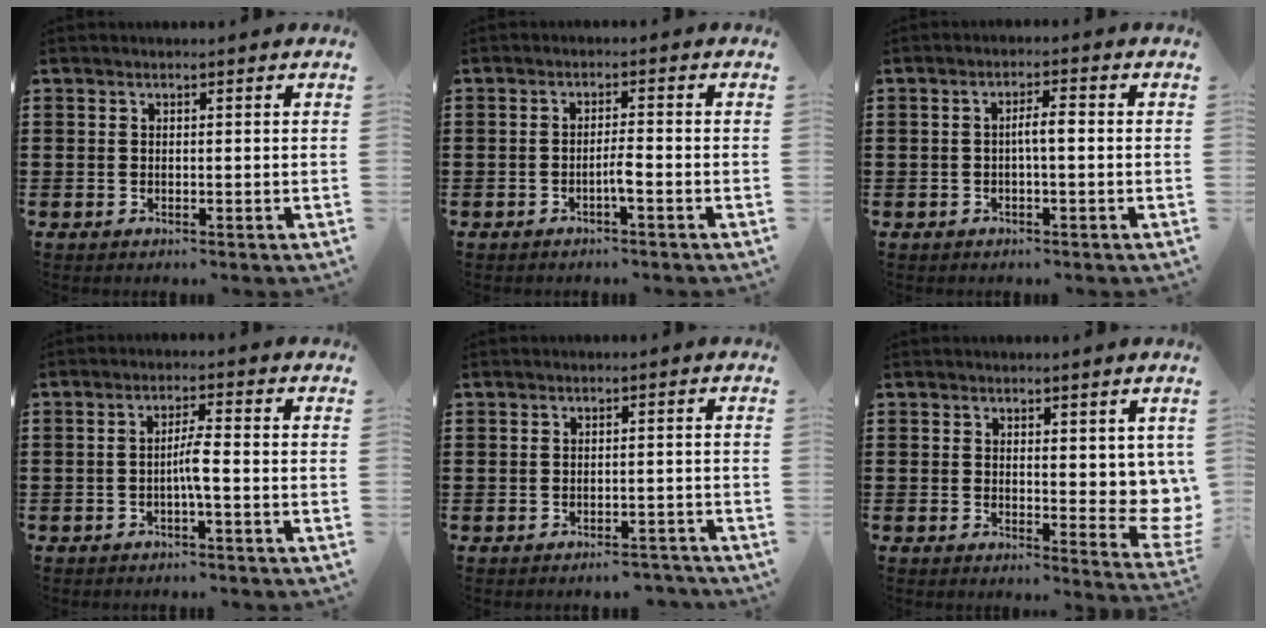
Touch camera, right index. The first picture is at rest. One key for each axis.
{"total": 2.4, "fx": -1.2, "fy": 0.1, "fz": 2.0, "tx": -0.036, "ty": 0.000, "tz": -0.023}
{"total": 2.6, "fx": -0.4, "fy": 0.4, "fz": 2.6, "tx": -0.048, "ty": 0.003, "tz": -0.009}
{"total": 3.2, "fx": -1.1, "fy": 0.0, "fz": 3.0, "tx": -0.062, "ty": -0.003, "tz": -0.025}
{"total": 2.4, "fx": -2.3, "fy": 0.4, "fz": 0.0, "tx": -0.008, "ty": 0.001, "tz": -0.051}
{"total": 3.8, "fx": 2.4, "fy": 2.0, "fz": 2.2, "tx": -0.028, "ty": -0.014, "tz": 0.041}